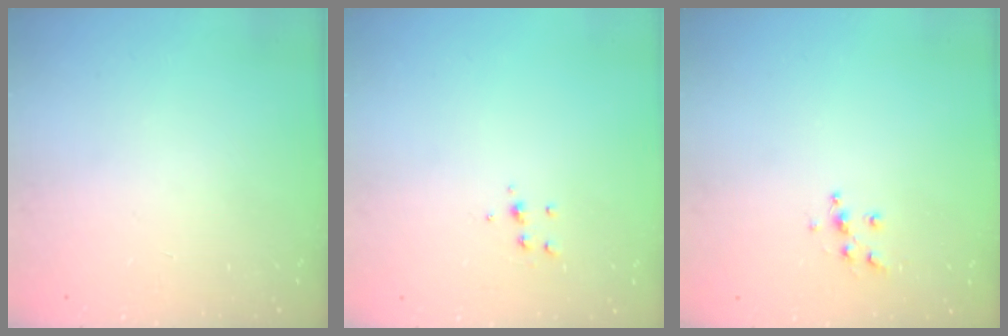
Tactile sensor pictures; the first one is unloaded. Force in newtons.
{"total": 5.3, "press": 5.3, "slide": 0.5}
{"total": 6.1, "press": 6.1, "slide": 0.4}